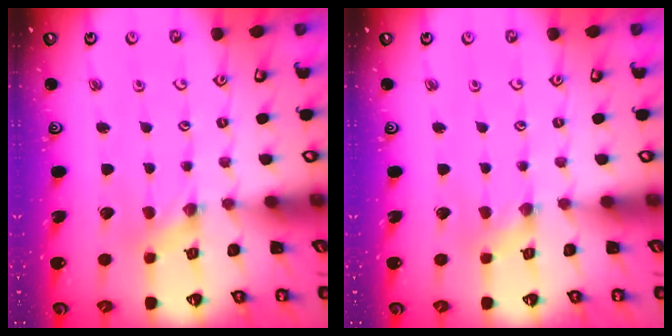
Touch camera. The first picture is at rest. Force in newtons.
{"total": 0.7, "press": 0.7, "slide": 0.2}